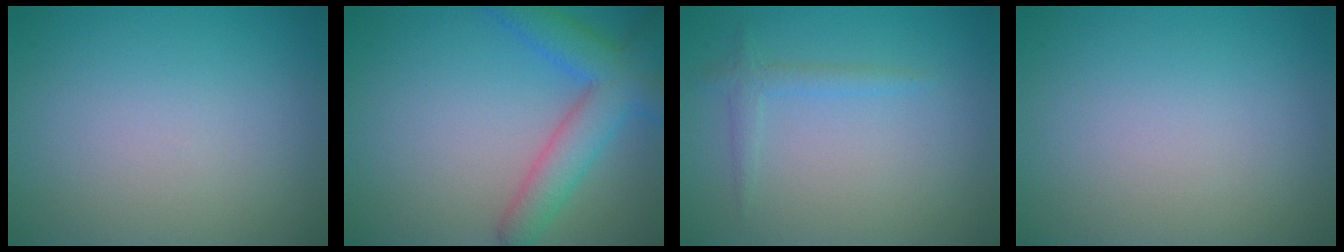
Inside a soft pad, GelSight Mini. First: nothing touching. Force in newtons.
{"total": 5.5, "press": 5.5, "slide": 0.4}
{"total": 1.4, "press": 1.4, "slide": 0.1}
{"total": 0.0}